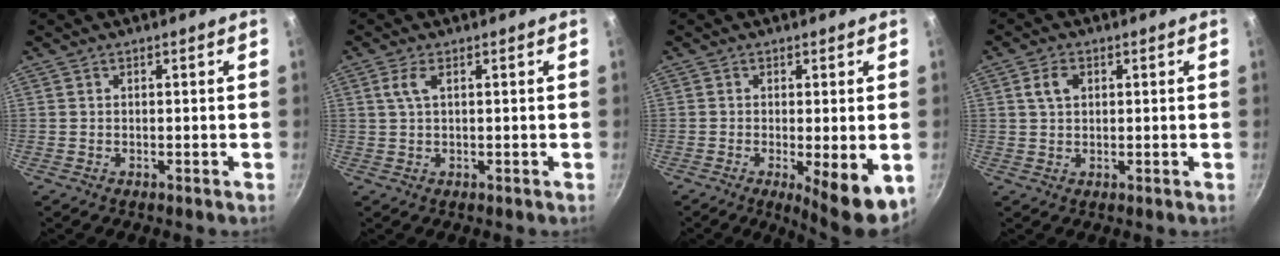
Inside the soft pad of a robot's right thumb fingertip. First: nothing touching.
{"total": 2.7, "force": [0.9, 0.9, 2.4], "torque": [-0.065, 0.006, 0.024]}
{"total": 9.6, "force": [-3.0, 2.6, 8.8], "torque": [-0.124, -0.023, -0.041]}
{"total": 3.7, "force": [1.2, 2.4, 2.5], "torque": [-0.046, 0.003, 0.024]}